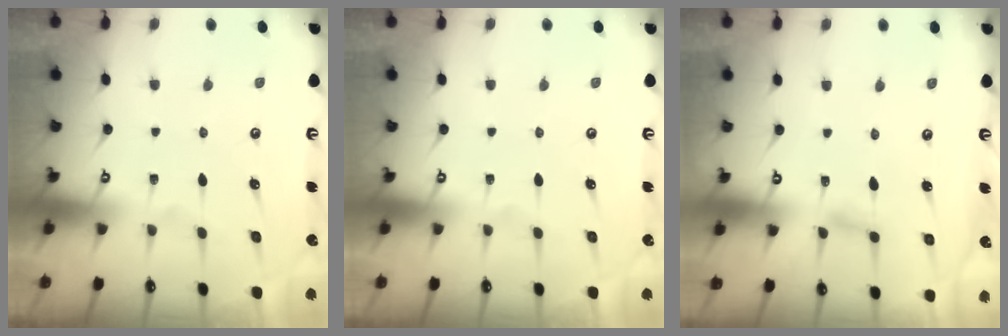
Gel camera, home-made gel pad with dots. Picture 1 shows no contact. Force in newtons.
{"total": 0.0}
{"total": 4.7, "press": 4.7, "slide": 0.5}